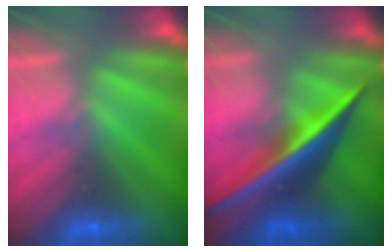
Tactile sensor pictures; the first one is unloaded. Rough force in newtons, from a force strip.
{"total": 2.7}